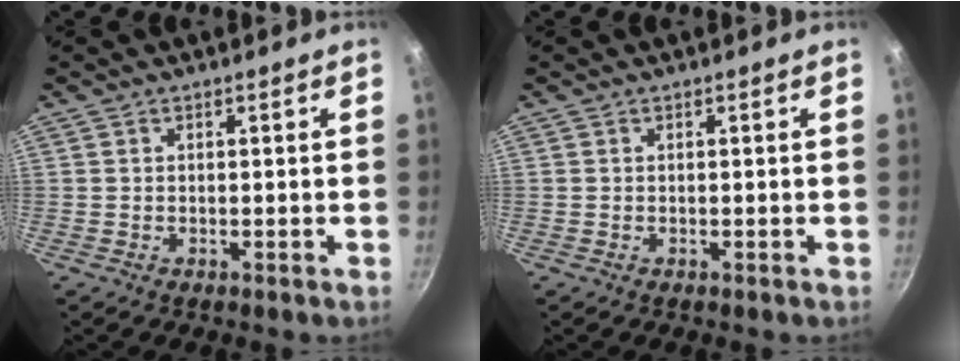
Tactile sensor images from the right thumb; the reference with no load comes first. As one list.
[{"total": 0.0}]